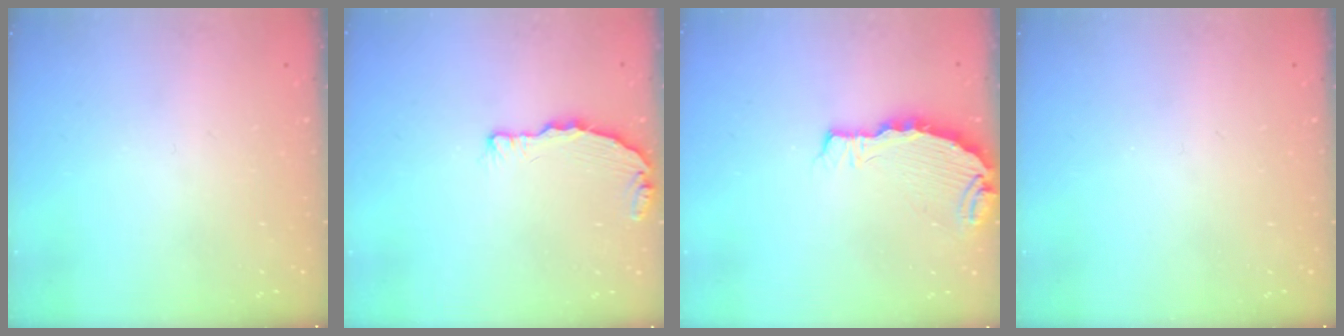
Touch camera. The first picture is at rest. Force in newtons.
{"total": 4.8, "press": 4.8, "slide": 0.4}
{"total": 4.6, "press": 4.6, "slide": 0.4}
{"total": 0.0}